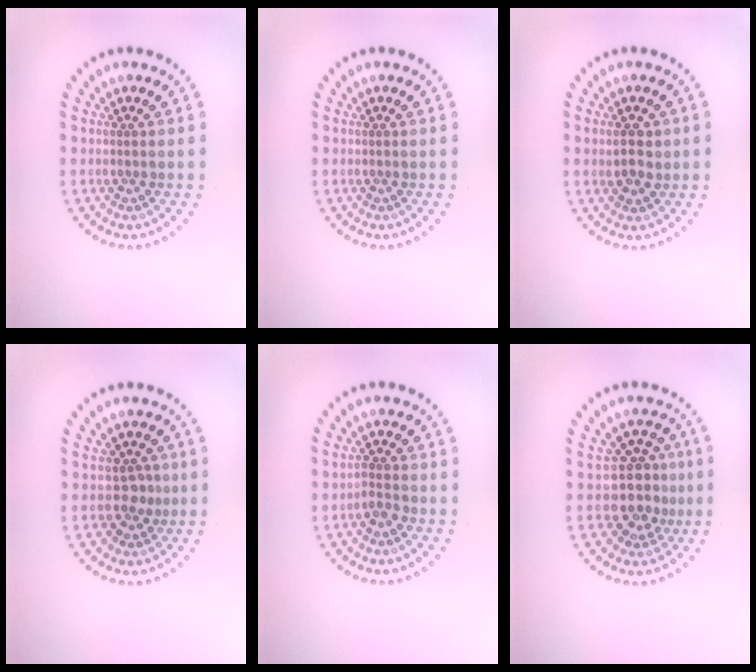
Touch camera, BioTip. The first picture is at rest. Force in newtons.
{"total": 0.0}
{"total": 2.4, "press": 2.4, "slide": 0.3}
{"total": 1.8, "press": 1.4, "slide": 1.2}
{"total": 1.4, "press": 1.1, "slide": 0.9}
{"total": 3.8, "press": 3.2, "slide": 2.1}